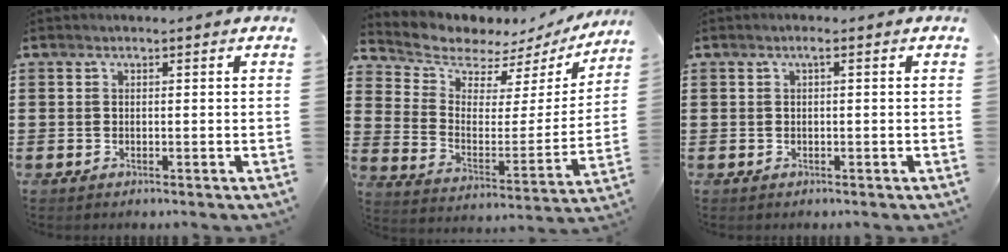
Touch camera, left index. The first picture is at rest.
{"total": 5.6, "force": [5.2, 2.0, 0.4], "torque": [-0.049, -0.046, 0.087]}
{"total": 1.0, "force": [0.0, 0.1, 1.0], "torque": [-0.019, 0.000, 0.000]}